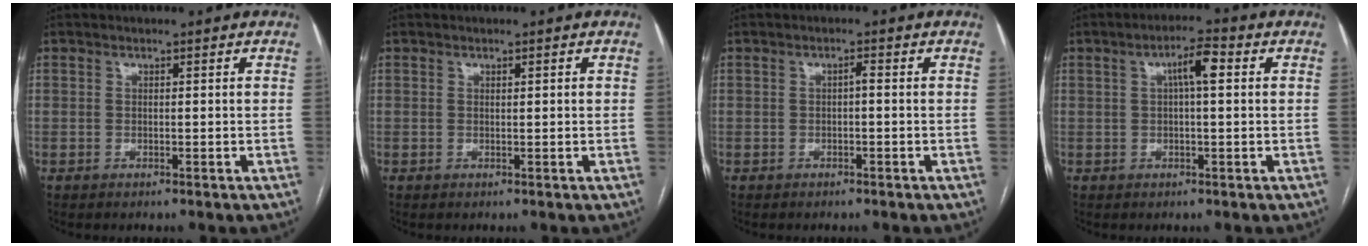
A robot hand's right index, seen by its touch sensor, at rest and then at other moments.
{"total": 0.6, "force": [0.2, 0.0, 0.5], "torque": [-0.010, 0.001, 0.003]}
{"total": 0.9, "force": [-0.1, 0.2, 0.9], "torque": [-0.013, 0.003, -0.002]}
{"total": 4.5, "force": [1.0, 0.7, 4.4], "torque": [-0.076, 0.014, 0.015]}